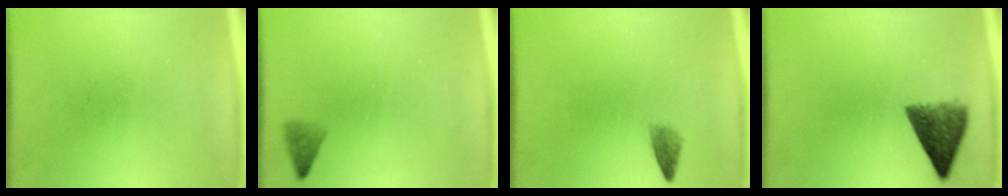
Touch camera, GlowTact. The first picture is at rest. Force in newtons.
{"total": 1.6}
{"total": 1.6}
{"total": 6.9}